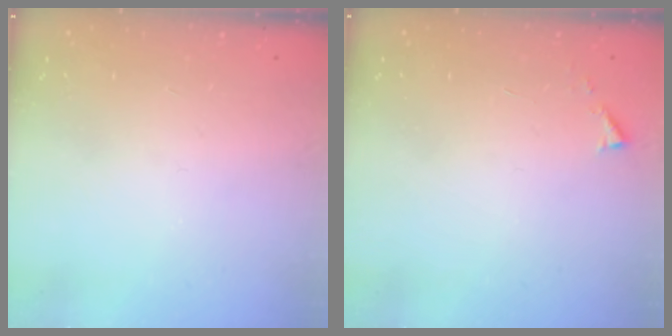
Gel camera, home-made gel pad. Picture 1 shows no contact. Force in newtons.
{"total": 2.9, "press": 2.9, "slide": 0.4}